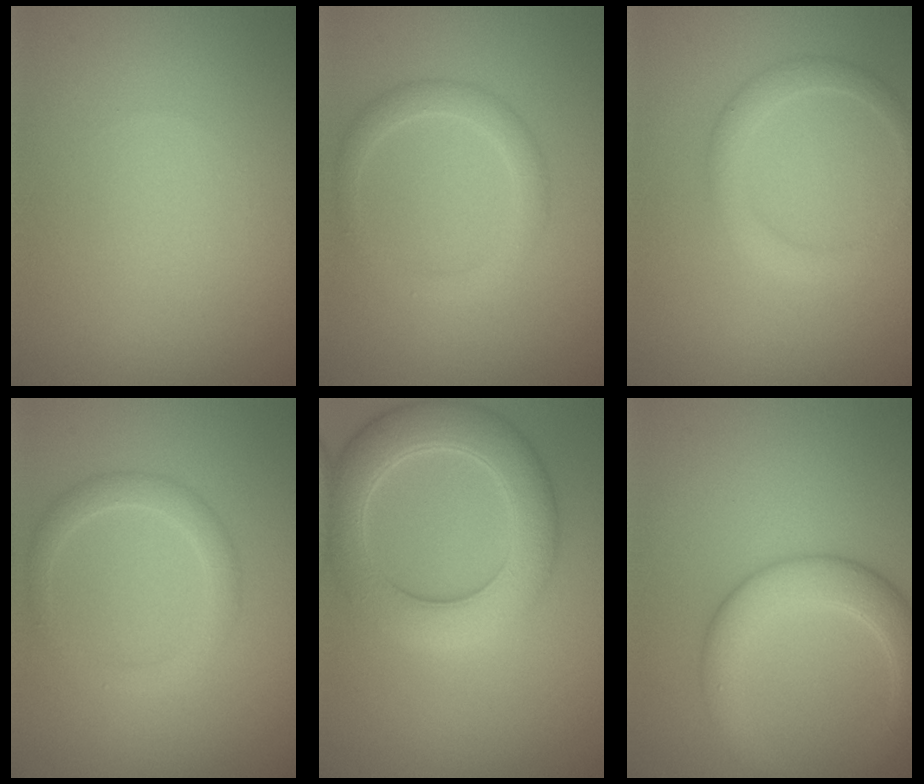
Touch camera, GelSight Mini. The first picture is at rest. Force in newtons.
{"total": 2.2, "press": 2.2, "slide": 0.2}
{"total": 2.1, "press": 2.1, "slide": 0.1}
{"total": 2.2, "press": 2.2, "slide": 0.2}
{"total": 6.7, "press": 6.7, "slide": 0.2}
{"total": 4.6, "press": 4.6, "slide": 0.3}